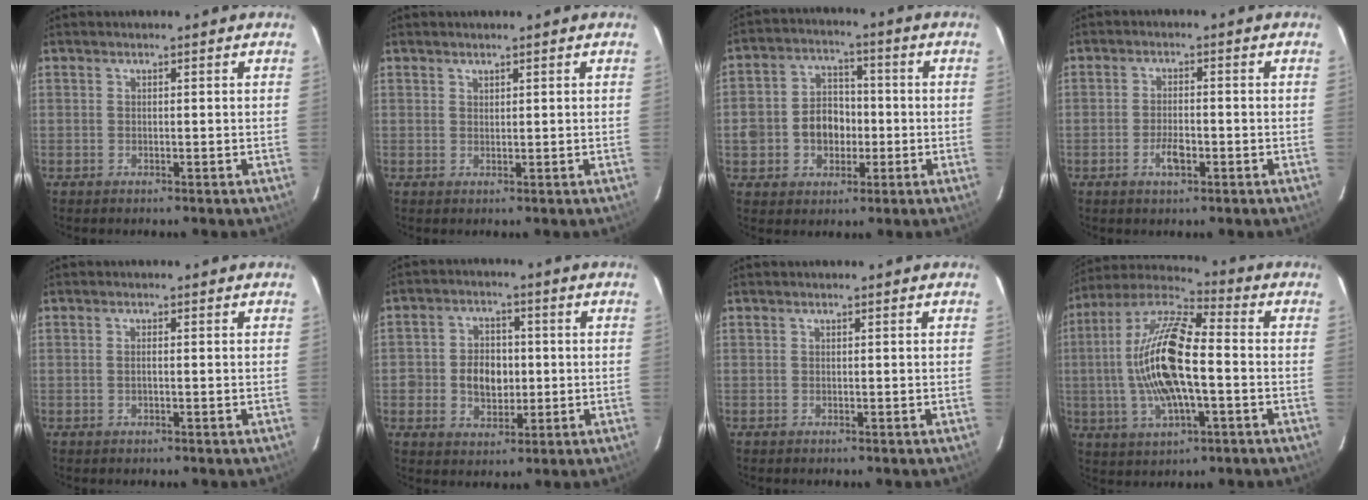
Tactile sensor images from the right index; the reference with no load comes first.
{"total": 0.7, "force": [0.7, 0.3, 0.0], "torque": [-0.001, 0.001, 0.014]}
{"total": 9.5, "force": [-1.8, 7.8, 5.1], "torque": [-0.115, 0.028, -0.024]}
{"total": 4.0, "force": [-1.8, 1.5, 3.2], "torque": [-0.065, -0.001, -0.030]}
{"total": 1.2, "force": [-0.2, 0.2, 1.1], "torque": [-0.022, 0.002, -0.005]}
{"total": 7.5, "force": [-0.8, 5.9, 4.6], "torque": [-0.094, 0.012, -0.007]}
{"total": 0.0}
{"total": 17.9, "force": [-1.7, 5.8, 16.8], "torque": [-0.331, 0.006, -0.039]}